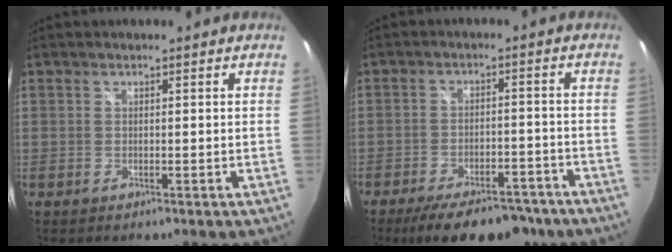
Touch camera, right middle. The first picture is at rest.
{"total": 14.9, "force": [-11.5, 5.6, 7.5], "torque": [-0.144, -0.016, -0.158]}